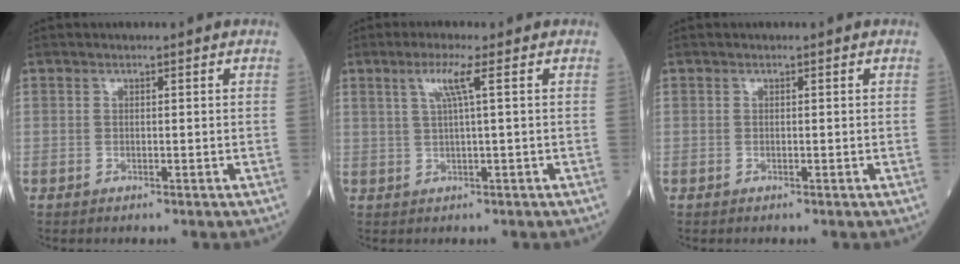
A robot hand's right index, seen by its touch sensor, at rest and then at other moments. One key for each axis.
{"total": 3.9, "fx": 1.5, "fy": -0.6, "fz": 3.5, "tx": -0.076, "ty": 0.004, "tz": 0.031}
{"total": 0.0}